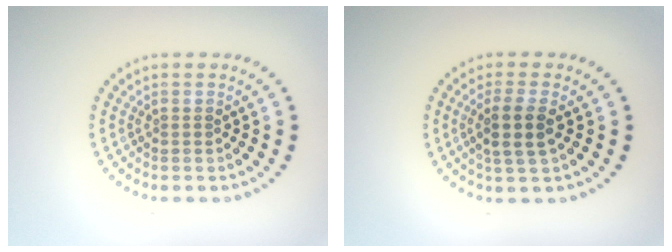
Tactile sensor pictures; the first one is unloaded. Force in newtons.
{"total": 2.8, "press": 2.5, "slide": 1.2}